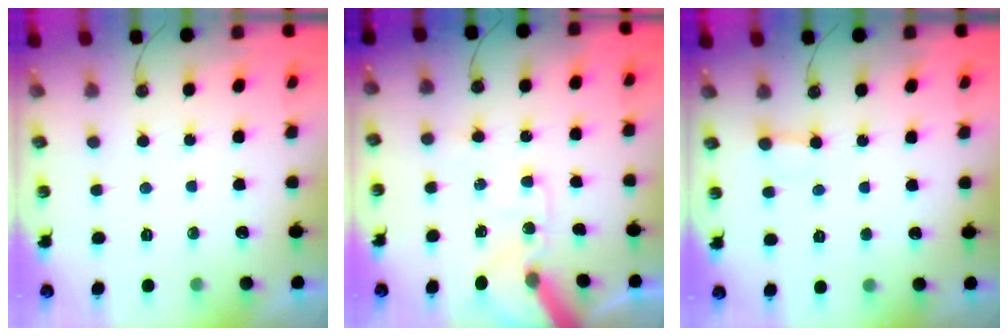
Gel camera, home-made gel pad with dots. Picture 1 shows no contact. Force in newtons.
{"total": 12.8, "press": 12.6, "slide": 2.3}
{"total": 2.4, "press": 2.4, "slide": 0.1}